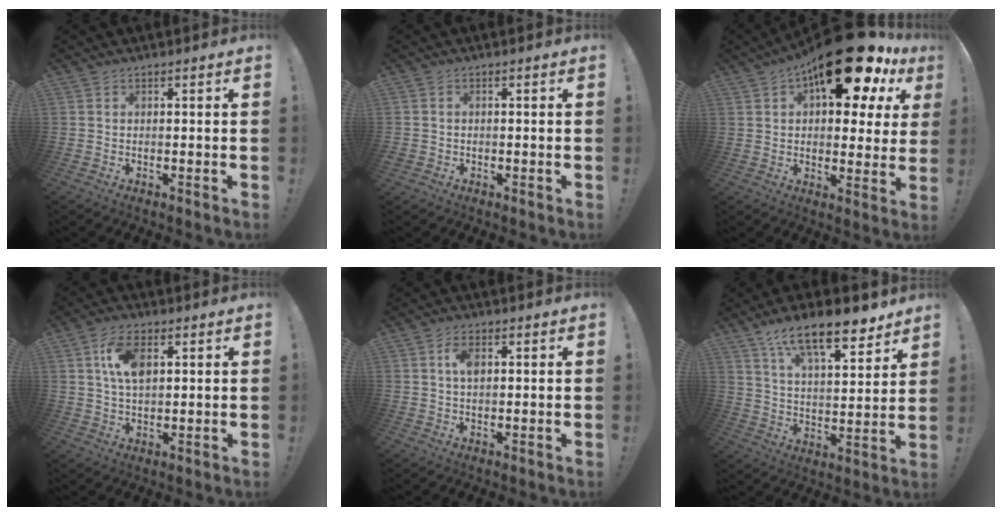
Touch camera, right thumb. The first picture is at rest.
{"total": 1.3, "force": [-0.5, 1.2, 0.3], "torque": [-0.004, 0.003, -0.009]}
{"total": 22.5, "force": [12.3, 9.6, 16.1], "torque": [-0.221, -0.076, 0.205]}
{"total": 9.2, "force": [2.9, 5.0, 7.1], "torque": [-0.121, -0.001, 0.050]}
{"total": 4.2, "force": [1.0, 2.3, 3.4], "torque": [-0.054, 0.002, 0.013]}
{"total": 16.2, "force": [11.2, 5.6, 10.2], "torque": [-0.170, -0.065, 0.193]}